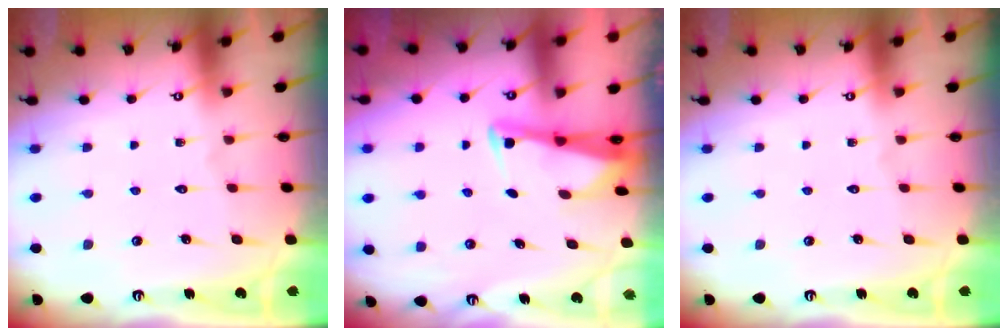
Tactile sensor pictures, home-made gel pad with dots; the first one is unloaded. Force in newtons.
{"total": 2.7, "press": 2.7, "slide": 0.3}
{"total": 0.0}